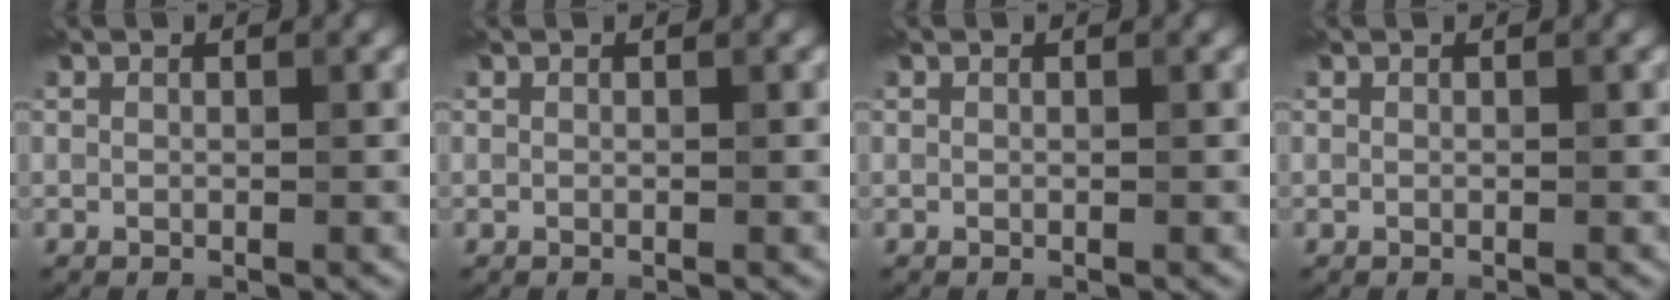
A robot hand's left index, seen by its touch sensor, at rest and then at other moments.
{"total": 0.0}
{"total": 0.0}
{"total": 0.0}